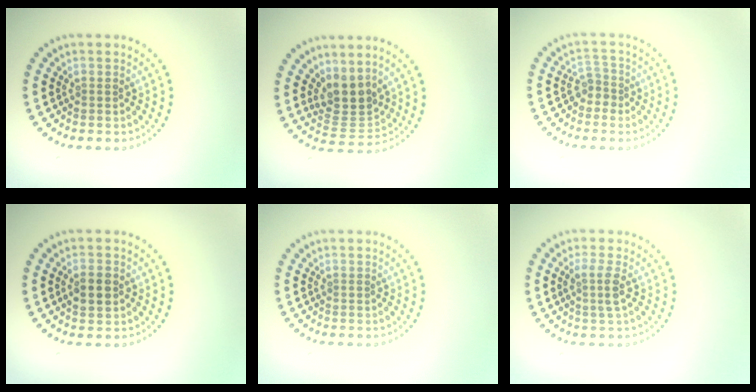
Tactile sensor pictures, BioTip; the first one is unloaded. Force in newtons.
{"total": 3.6, "press": 3.2, "slide": 1.6}
{"total": 1.7, "press": 1.2, "slide": 1.2}
{"total": 2.4, "press": 2.4, "slide": 0.1}
{"total": 0.0}
{"total": 1.8, "press": 1.5, "slide": 1.0}